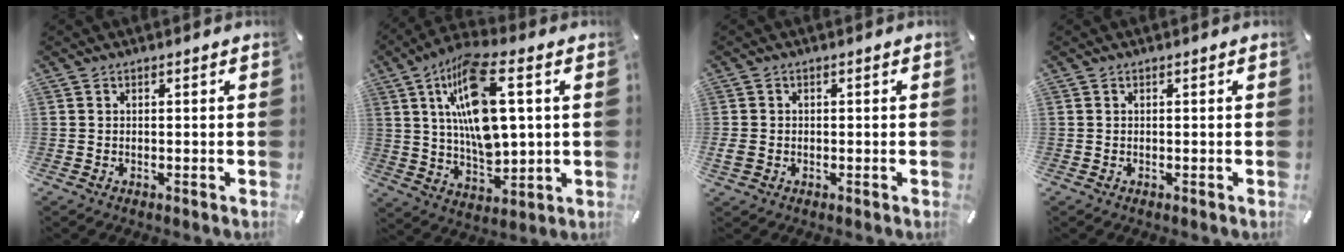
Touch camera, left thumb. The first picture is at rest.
{"total": 18.0, "force": [4.8, 8.0, 15.4], "torque": [-0.310, -0.001, 0.079]}
{"total": 2.3, "force": [-0.6, 1.8, 1.4], "torque": [-0.031, 0.001, -0.012]}
{"total": 0.0}